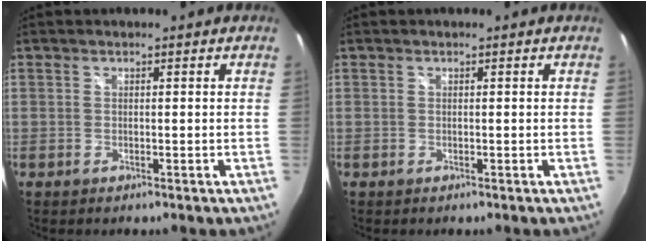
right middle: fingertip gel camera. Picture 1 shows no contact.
{"total": 0.0}